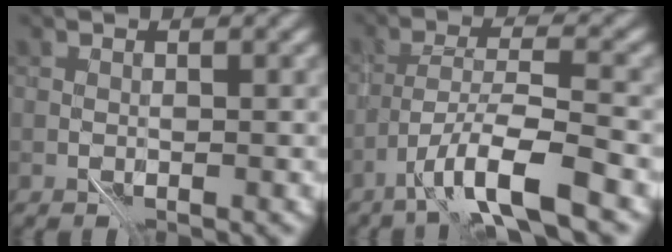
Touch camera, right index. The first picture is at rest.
{"total": 5.6, "force": [-3.8, 0.3, 4.1], "torque": [-0.068, 0.008, -0.074]}